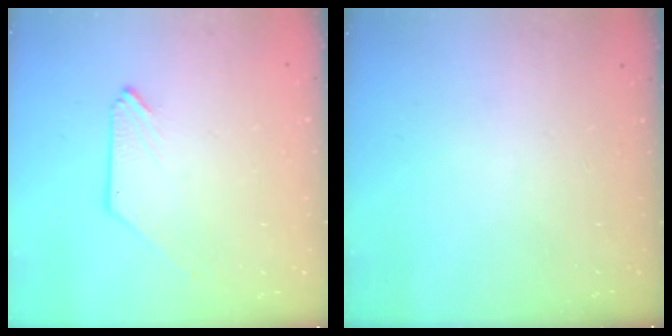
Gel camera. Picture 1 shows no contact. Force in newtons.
{"total": 0.0}